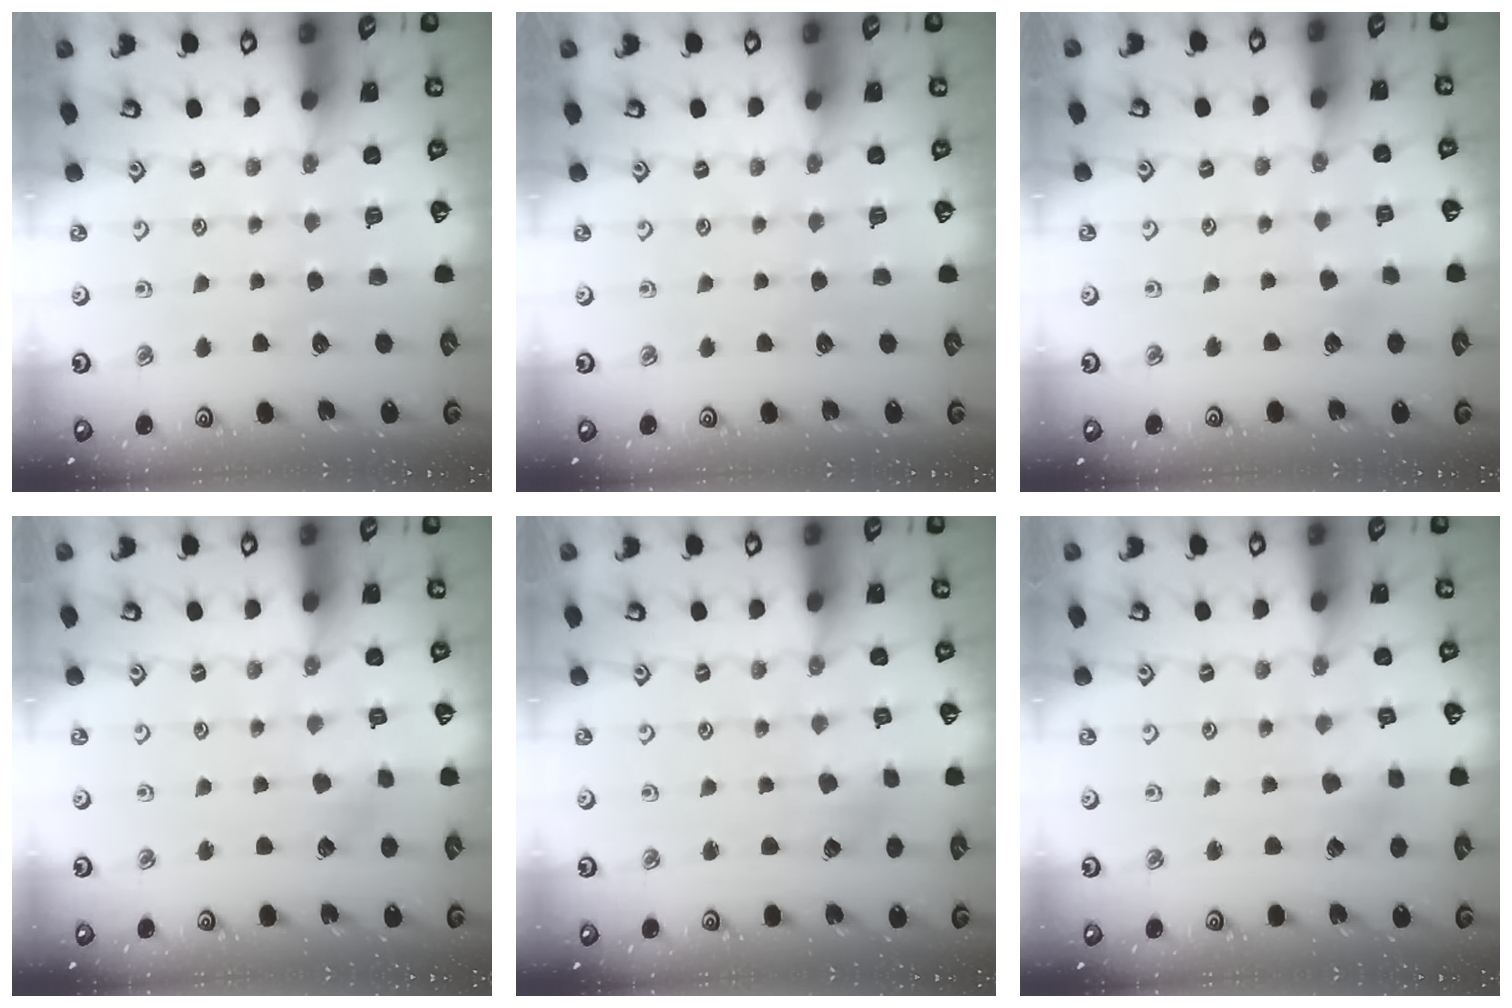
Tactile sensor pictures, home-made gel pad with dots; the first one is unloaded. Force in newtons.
{"total": 0.0}
{"total": 1.4, "press": 1.4, "slide": 0.1}
{"total": 2.4, "press": 2.4, "slide": 0.3}
{"total": 2.2, "press": 2.2, "slide": 0.4}
{"total": 2.2, "press": 2.2, "slide": 0.3}